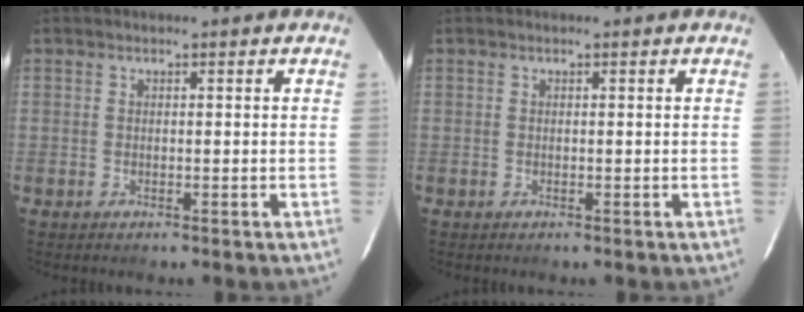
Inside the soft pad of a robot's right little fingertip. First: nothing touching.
{"total": 0.0}